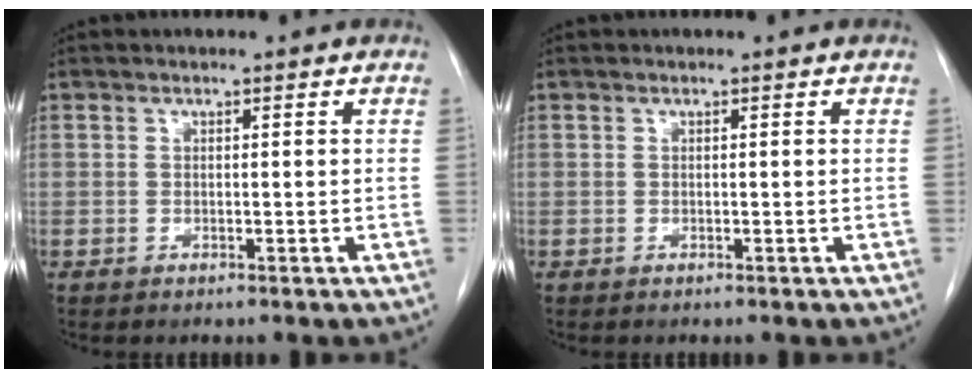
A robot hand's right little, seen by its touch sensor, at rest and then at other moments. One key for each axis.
{"total": 0.0}